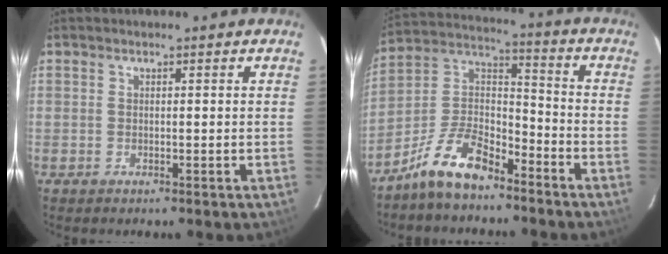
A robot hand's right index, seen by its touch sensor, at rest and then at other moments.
{"total": 12.5, "force": [-9.0, 5.0, 7.0], "torque": [-0.156, 0.036, -0.174]}